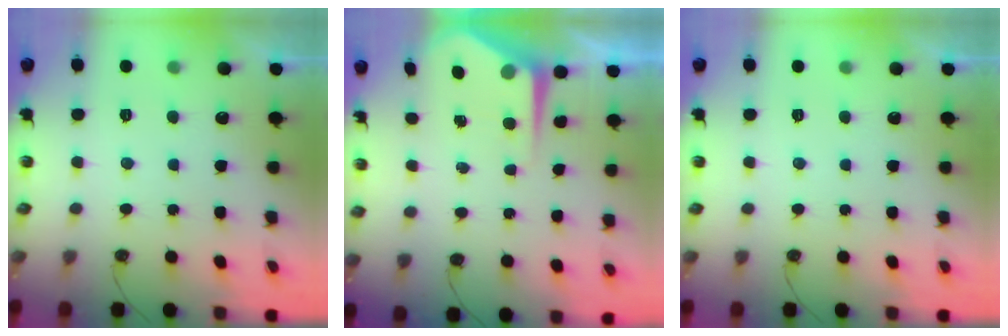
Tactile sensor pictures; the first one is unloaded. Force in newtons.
{"total": 6.7, "press": 6.7, "slide": 0.2}
{"total": 0.0}